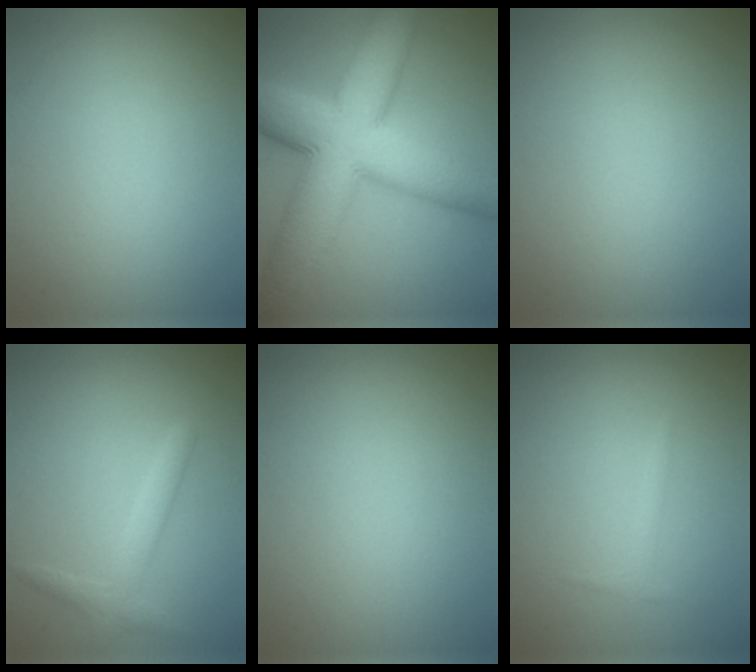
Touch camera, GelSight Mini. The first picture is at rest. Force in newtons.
{"total": 13.6, "press": 13.6, "slide": 0.2}
{"total": 0.0}
{"total": 2.1, "press": 2.1, "slide": 0.1}
{"total": 0.0}
{"total": 0.7, "press": 0.7, "slide": 0.1}